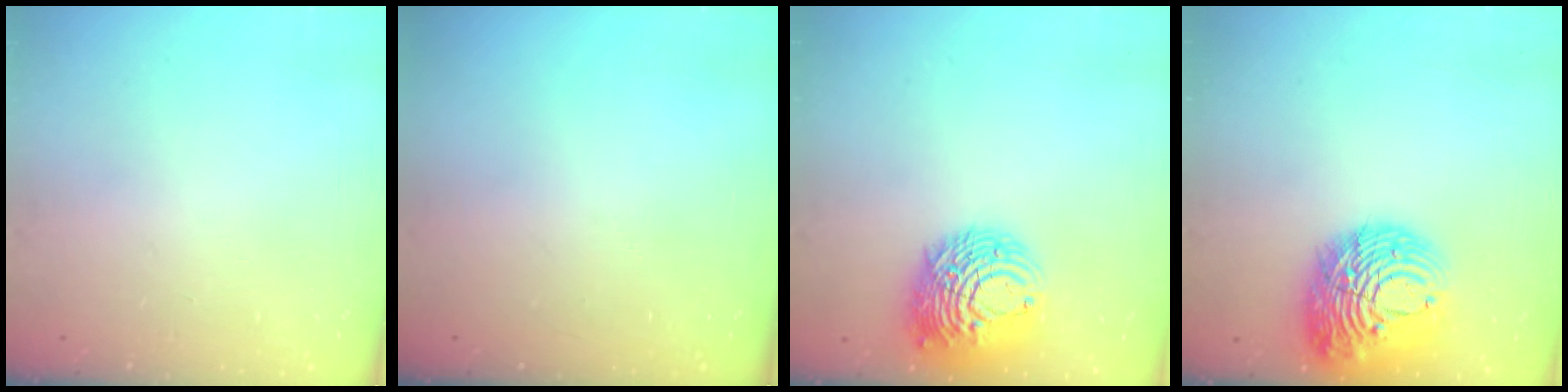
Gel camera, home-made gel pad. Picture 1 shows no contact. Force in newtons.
{"total": 0.0}
{"total": 13.8, "press": 13.7, "slide": 1.8}
{"total": 18.0, "press": 17.9, "slide": 2.0}